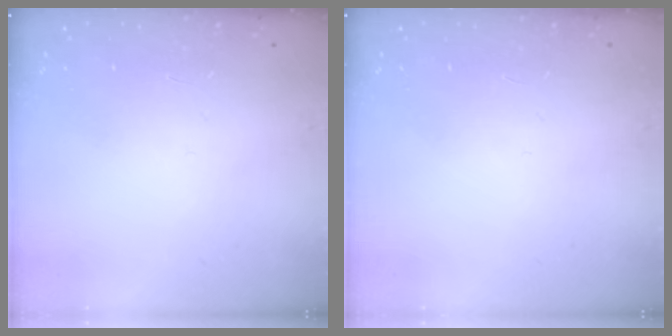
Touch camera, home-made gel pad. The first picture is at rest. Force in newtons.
{"total": 0.0}